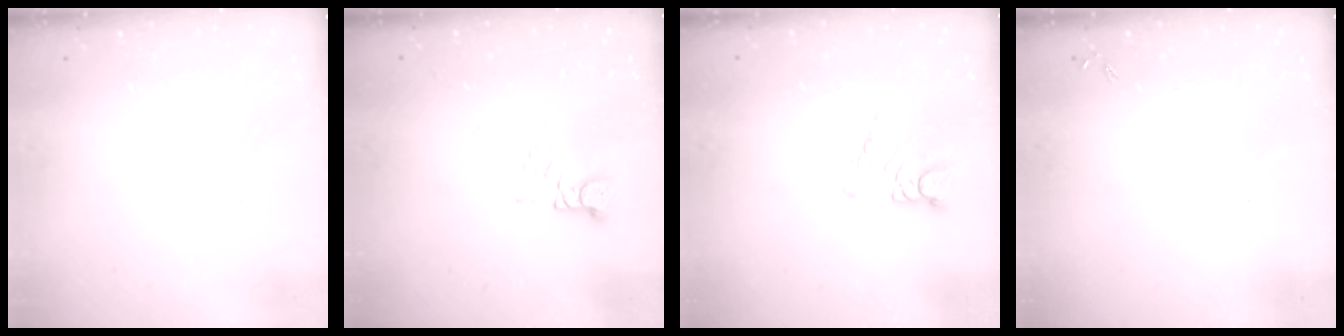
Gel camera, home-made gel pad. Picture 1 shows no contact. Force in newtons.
{"total": 3.0, "press": 3.0, "slide": 0.4}
{"total": 4.9, "press": 4.8, "slide": 0.4}
{"total": 0.0}